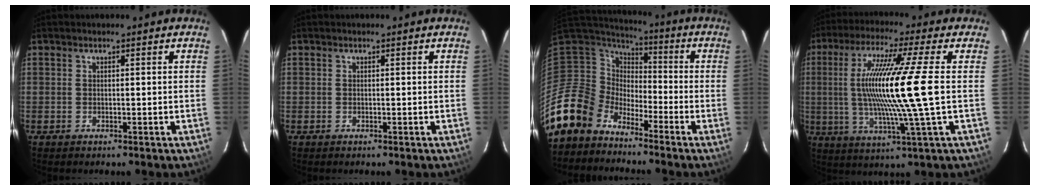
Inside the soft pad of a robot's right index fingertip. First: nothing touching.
{"total": 0.0}
{"total": 11.5, "force": [-9.3, 6.8, 1.2], "torque": [-0.052, 0.025, -0.185]}
{"total": 16.4, "force": [0.3, -1.4, 16.3], "torque": [-0.294, -0.011, 0.009]}